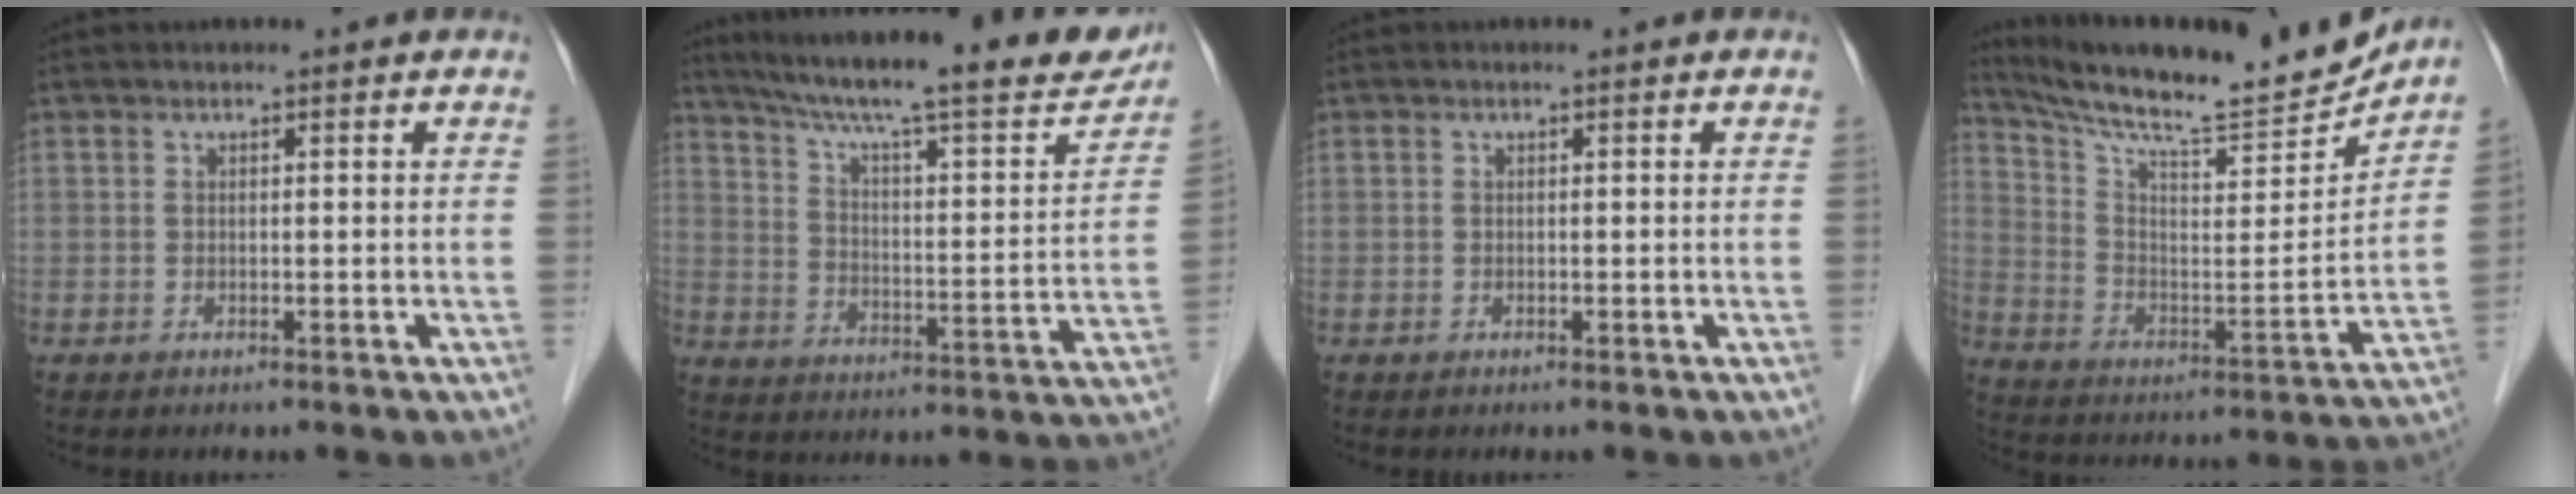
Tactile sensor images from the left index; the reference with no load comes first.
{"total": 25.8, "force": [22.0, 3.1, 13.1], "torque": [-0.213, -0.026, 0.299]}
{"total": 0.0}
{"total": 19.9, "force": [18.6, 1.2, 7.0], "torque": [-0.132, -0.044, 0.289]}